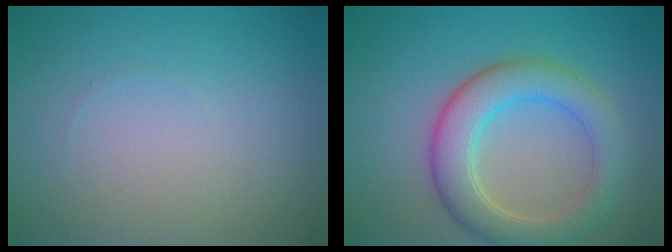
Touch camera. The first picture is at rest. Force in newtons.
{"total": 5.7, "press": 5.7, "slide": 0.3}